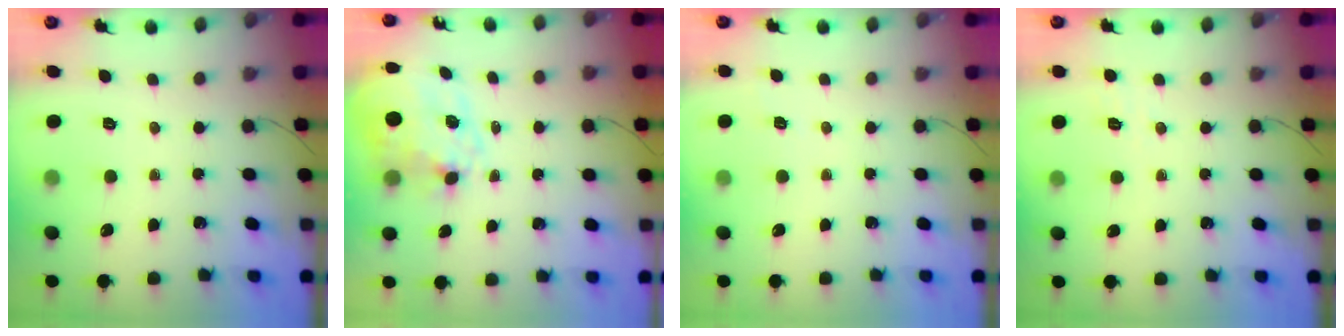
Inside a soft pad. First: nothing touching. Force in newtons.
{"total": 13.1, "press": 12.7, "slide": 3.2}
{"total": 2.0, "press": 1.6, "slide": 1.2}
{"total": 1.4, "press": 0.5, "slide": 1.3}